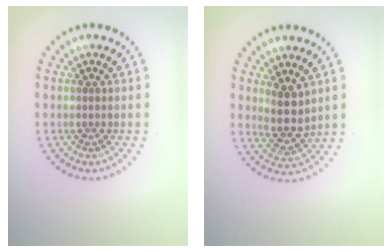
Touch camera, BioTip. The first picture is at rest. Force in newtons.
{"total": 2.9, "press": 2.4, "slide": 1.7}